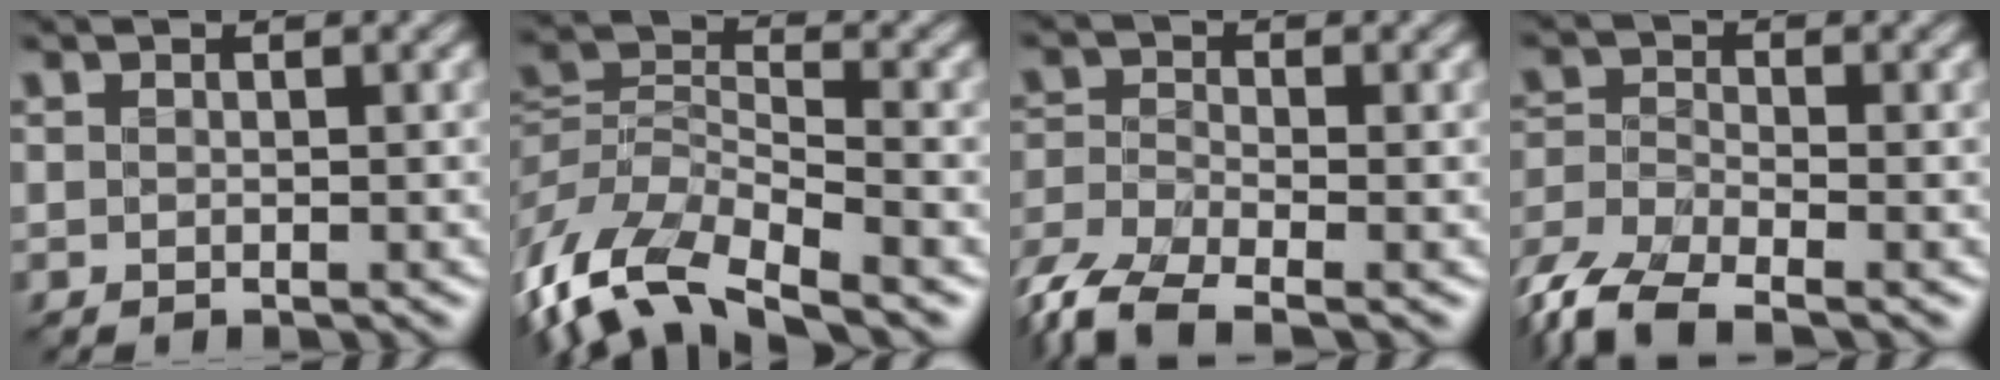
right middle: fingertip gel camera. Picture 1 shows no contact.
{"total": 9.2, "force": [-6.2, 3.2, 5.9], "torque": [-0.115, -0.006, -0.128]}
{"total": 6.2, "force": [-4.6, 2.1, 3.6], "torque": [-0.084, -0.017, -0.101]}
{"total": 7.0, "force": [-5.4, 2.3, 3.9], "torque": [-0.079, -0.018, -0.115]}